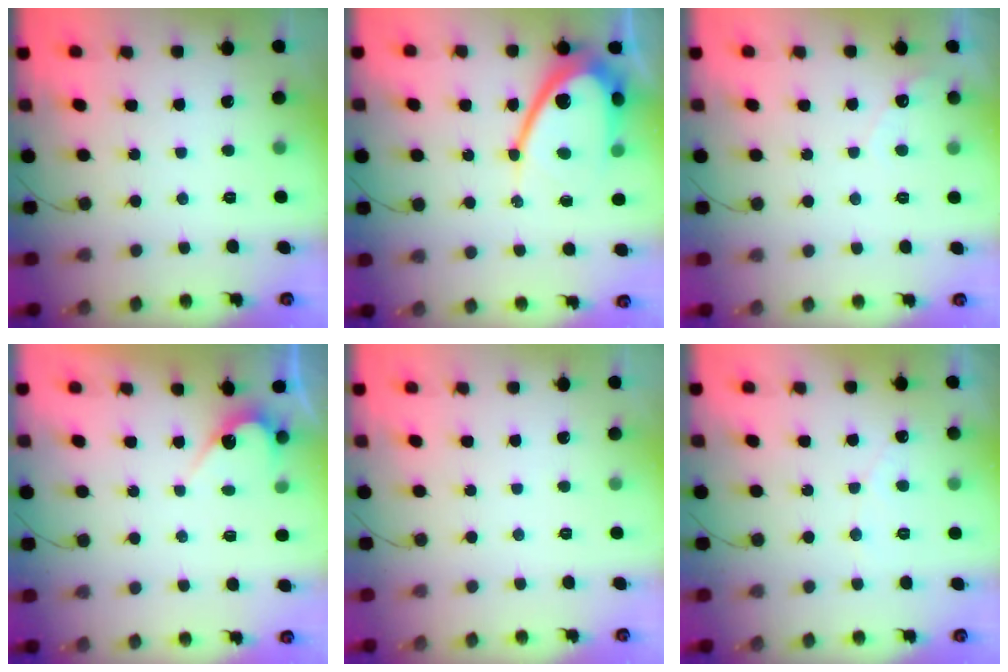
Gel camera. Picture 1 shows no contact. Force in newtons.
{"total": 15.0, "press": 15.0, "slide": 0.9}
{"total": 2.8, "press": 2.8, "slide": 0.1}
{"total": 4.6, "press": 4.6, "slide": 0.2}
{"total": 0.0}
{"total": 2.8, "press": 2.8, "slide": 0.2}